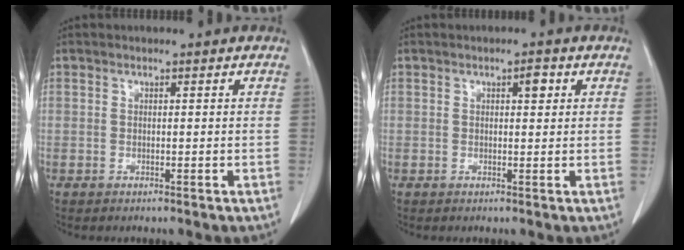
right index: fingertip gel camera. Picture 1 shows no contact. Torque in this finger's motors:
{"motor_torque": [0.01, 0.00, 0.02, 0.00]}